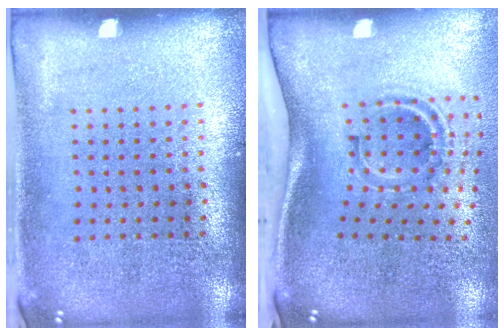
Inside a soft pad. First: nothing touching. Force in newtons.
{"total": 2.1, "press": 1.2, "slide": 1.7}